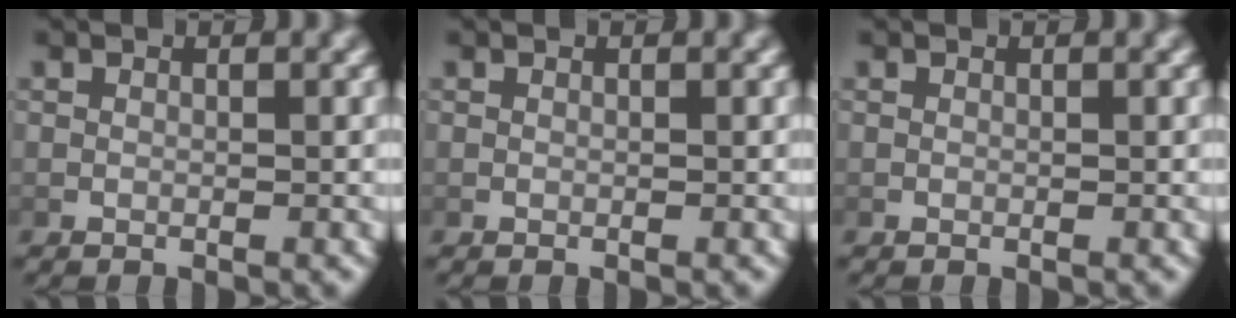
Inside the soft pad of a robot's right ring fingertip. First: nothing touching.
{"total": 0.0}
{"total": 0.0}